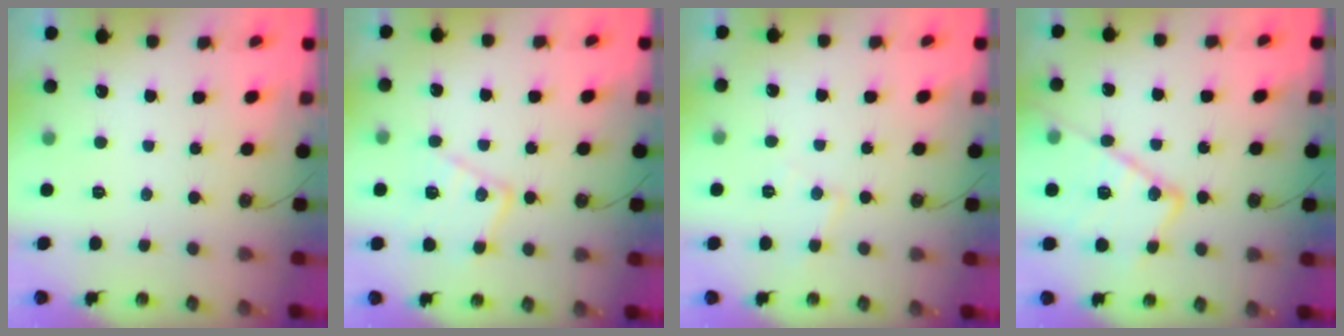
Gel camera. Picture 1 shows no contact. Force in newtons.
{"total": 13.5, "press": 13.5, "slide": 1.1}
{"total": 5.1, "press": 5.1, "slide": 0.5}
{"total": 18.0, "press": 17.9, "slide": 1.2}